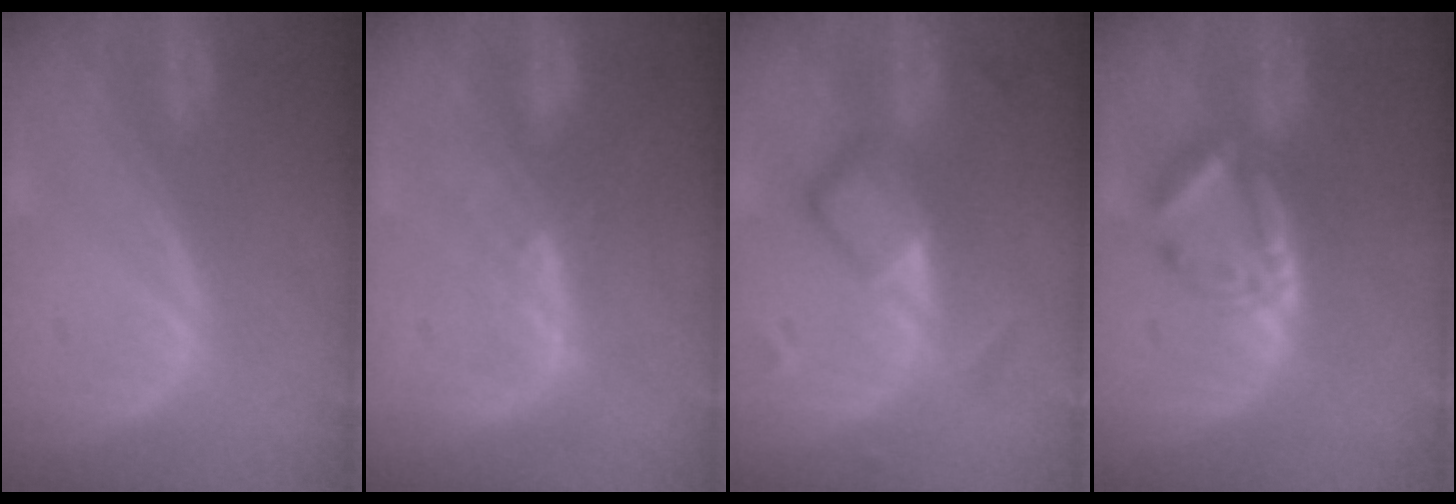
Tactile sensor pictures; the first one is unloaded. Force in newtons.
{"total": 2.6, "press": 2.5, "slide": 0.8}
{"total": 6.6, "press": 5.7, "slide": 3.3}
{"total": 6.2, "press": 5.6, "slide": 2.6}